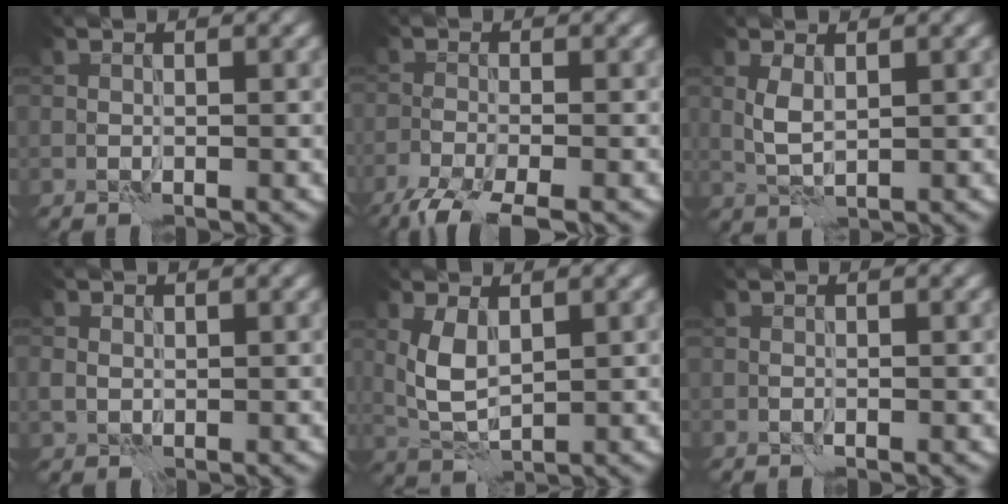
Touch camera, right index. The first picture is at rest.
{"total": 6.0, "force": [-4.8, 1.2, 3.4], "torque": [-0.058, -0.027, -0.088]}
{"total": 1.9, "force": [0.8, 0.8, 1.5], "torque": [-0.040, 0.000, 0.019]}
{"total": 1.3, "force": [0.4, 1.2, 0.3], "torque": [-0.006, -0.004, 0.009]}
{"total": 3.5, "force": [1.3, 1.8, 2.7], "torque": [-0.067, 0.000, 0.027]}
{"total": 0.0}